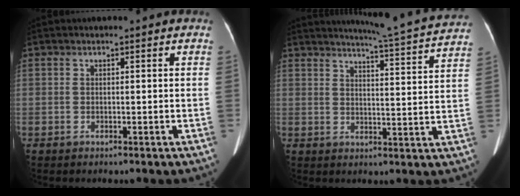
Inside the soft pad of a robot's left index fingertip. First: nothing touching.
{"total": 13.8, "force": [13.1, -1.3, 4.1], "torque": [-0.075, -0.036, 0.158]}